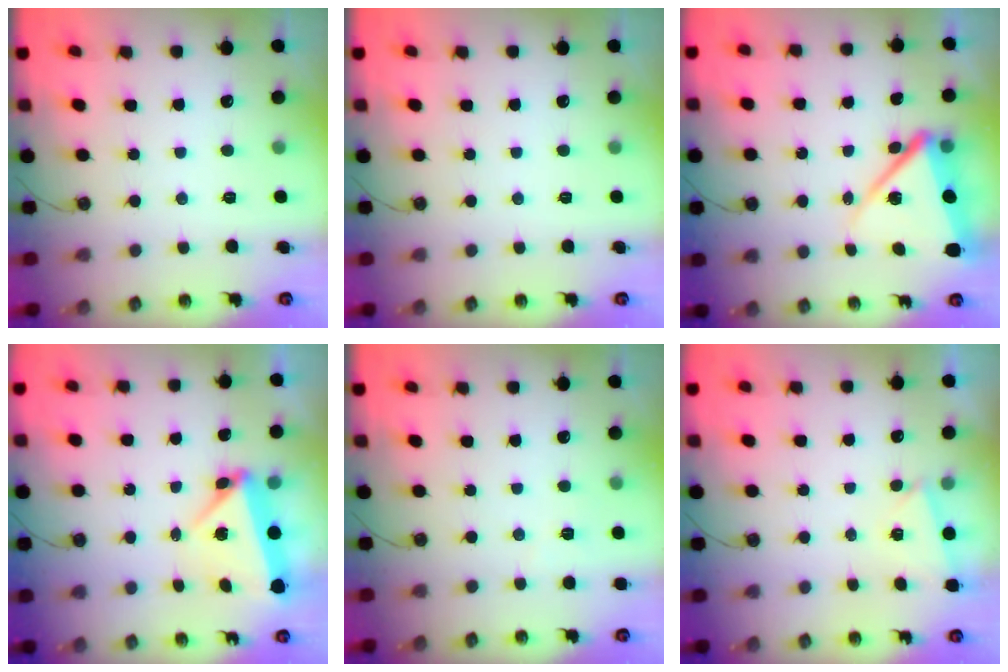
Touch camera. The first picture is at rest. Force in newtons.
{"total": 0.0}
{"total": 11.1, "press": 11.0, "slide": 1.5}
{"total": 5.9, "press": 5.8, "slide": 1.0}
{"total": 3.6, "press": 2.3, "slide": 2.7}
{"total": 2.8, "press": 1.5, "slide": 2.3}